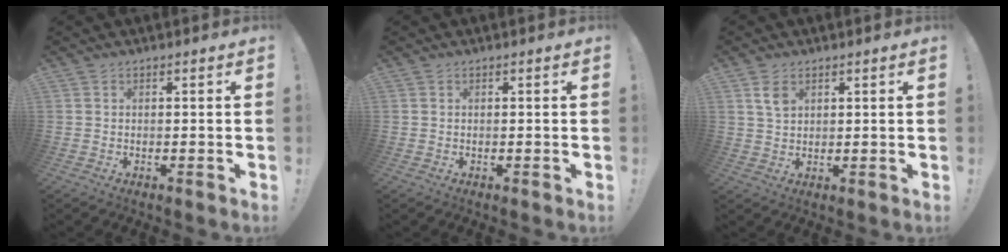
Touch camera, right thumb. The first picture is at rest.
{"total": 0.0}
{"total": 4.6, "force": [2.2, 2.9, 2.9], "torque": [-0.042, -0.007, 0.040]}